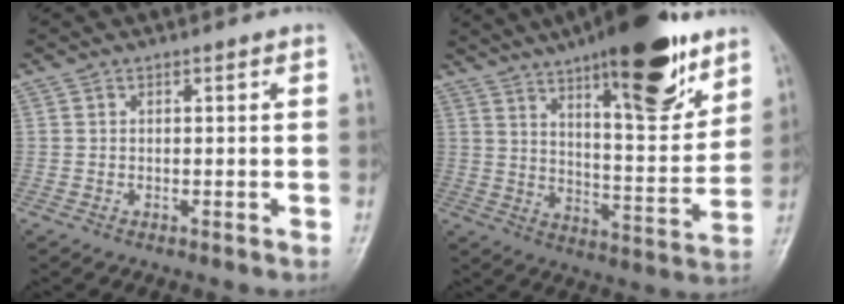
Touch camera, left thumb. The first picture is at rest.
{"total": 23.2, "force": [14.3, 6.7, 17.1], "torque": [-0.229, -0.062, 0.219]}